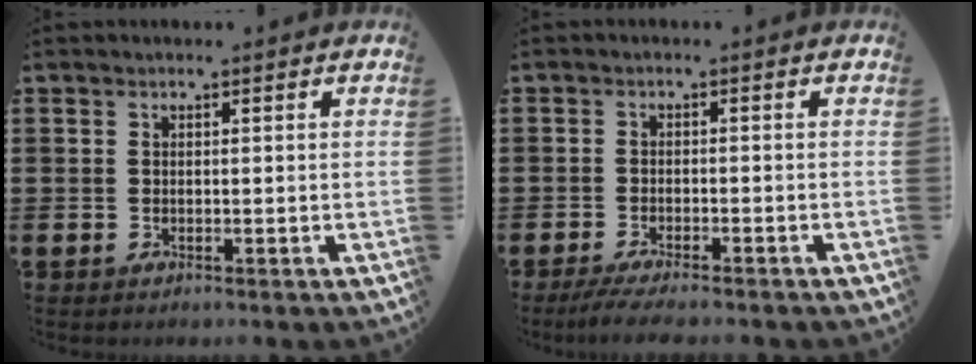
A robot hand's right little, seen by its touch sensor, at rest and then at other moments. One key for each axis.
{"total": 2.2, "fx": -1.8, "fy": 0.1, "fz": 1.3, "tx": -0.027, "ty": 0.000, "tz": -0.036}